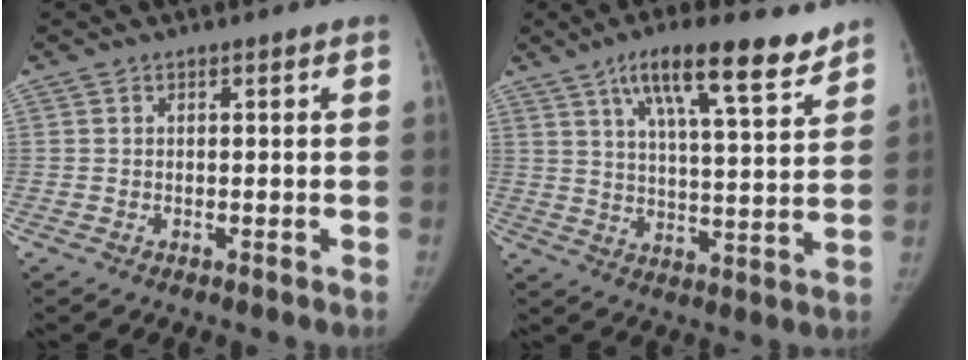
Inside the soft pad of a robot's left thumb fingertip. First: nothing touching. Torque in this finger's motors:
{"motor_torque": [0.15, -0.35, 1.60, -1.17, 0.32]}